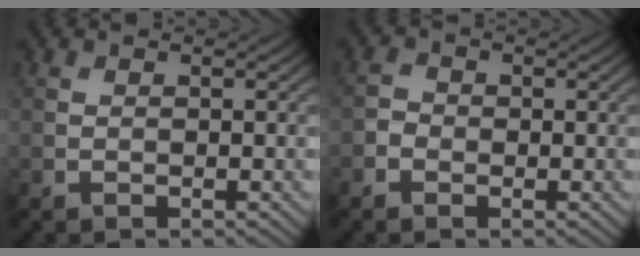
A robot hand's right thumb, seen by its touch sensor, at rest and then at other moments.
{"total": 1.6, "force": [-0.8, 1.3, 0.5], "torque": [-0.008, 0.002, -0.023]}